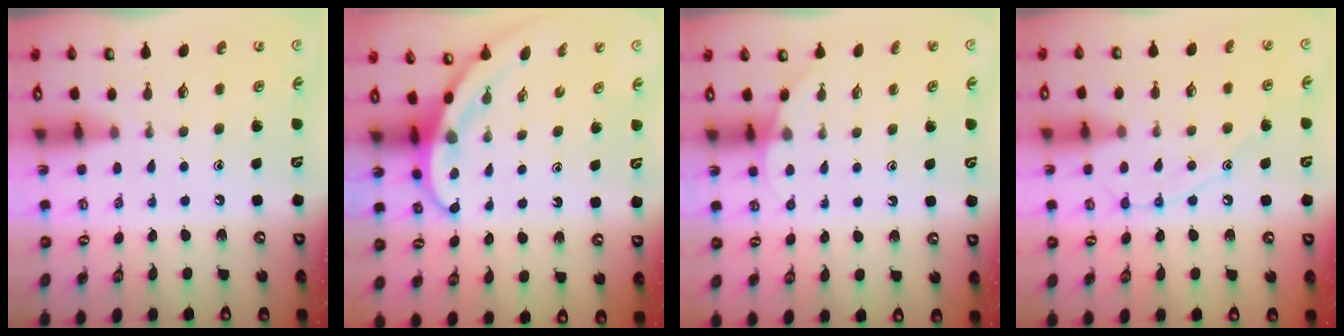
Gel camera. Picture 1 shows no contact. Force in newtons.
{"total": 4.0, "press": 3.9, "slide": 0.3}
{"total": 2.9, "press": 2.9, "slide": 0.2}
{"total": 9.0, "press": 9.0, "slide": 0.4}